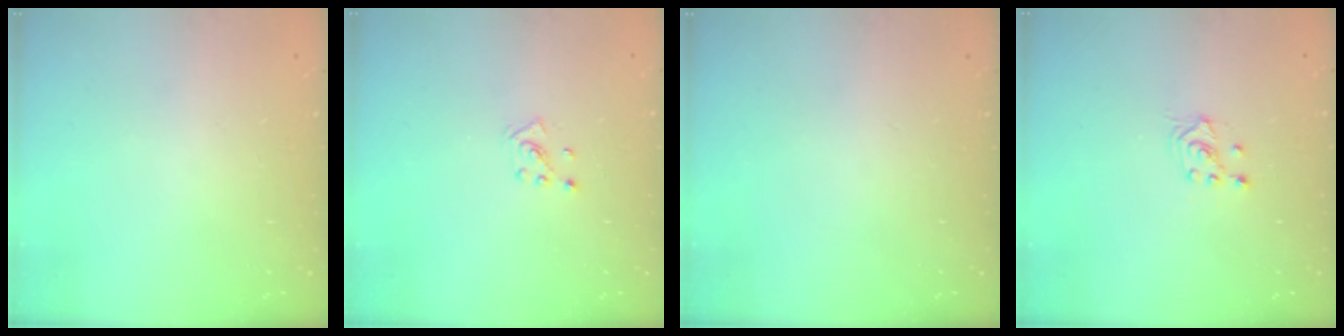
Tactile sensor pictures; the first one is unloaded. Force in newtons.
{"total": 2.2, "press": 2.2, "slide": 0.3}
{"total": 0.0}
{"total": 2.1, "press": 2.0, "slide": 0.8}